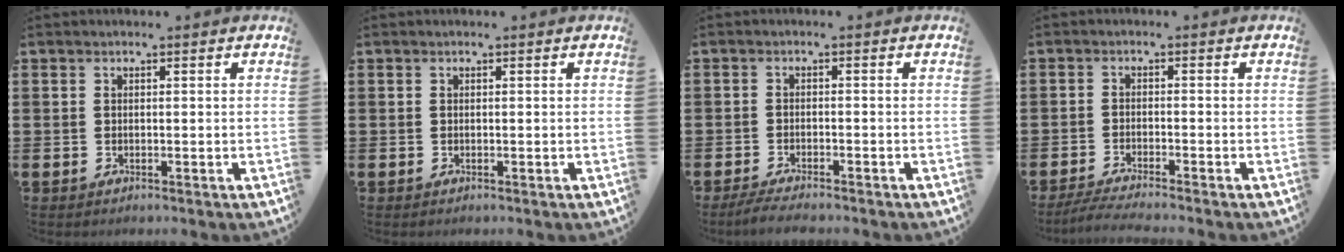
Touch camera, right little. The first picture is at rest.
{"total": 0.0}
{"total": 2.0, "force": [-1.8, 0.1, 0.9], "torque": [-0.015, 0.005, -0.035]}
{"total": 2.4, "force": [-2.1, -0.1, 1.2], "torque": [-0.019, 0.001, -0.039]}